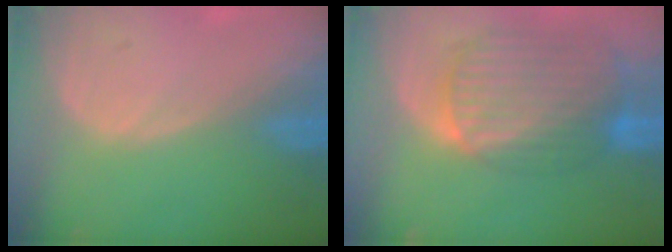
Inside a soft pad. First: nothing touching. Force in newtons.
{"total": 10.4, "press": 8.8, "slide": 5.5}